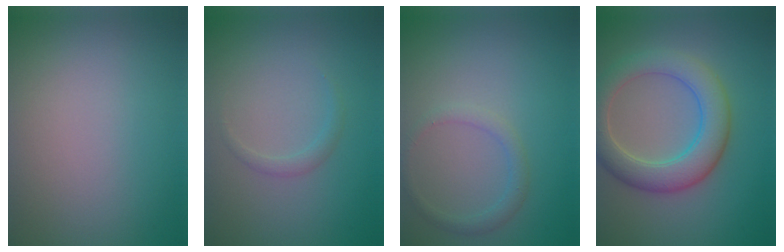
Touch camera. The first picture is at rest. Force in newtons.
{"total": 0.9, "press": 0.9, "slide": 0.0}
{"total": 1.4, "press": 1.4, "slide": 0.2}
{"total": 5.7, "press": 5.7, "slide": 0.2}